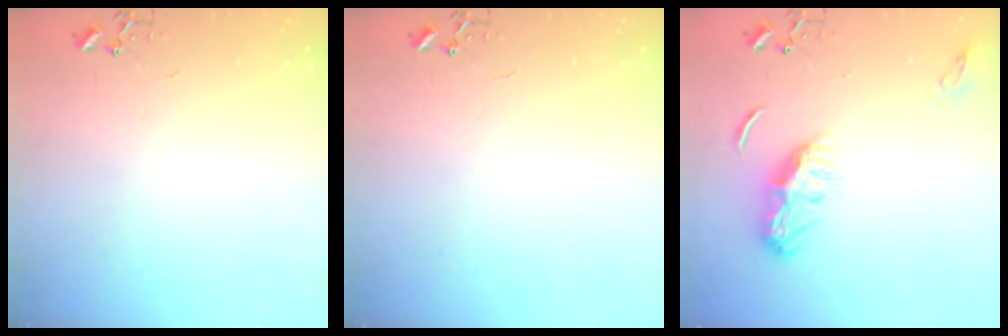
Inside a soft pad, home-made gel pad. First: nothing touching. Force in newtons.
{"total": 0.0}
{"total": 8.6, "press": 8.6, "slide": 0.4}